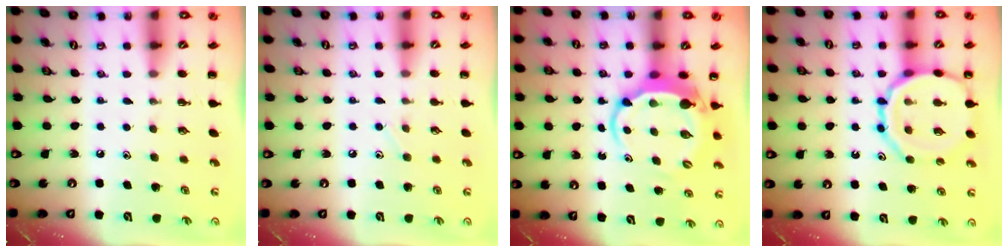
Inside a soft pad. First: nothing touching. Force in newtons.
{"total": 3.3, "press": 3.1, "slide": 1.1}
{"total": 6.2, "press": 6.1, "slide": 1.1}
{"total": 15.1, "press": 14.9, "slide": 1.9}